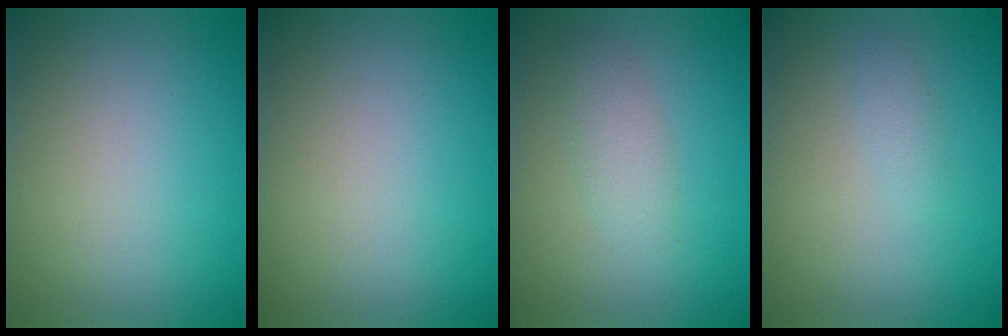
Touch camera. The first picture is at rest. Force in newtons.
{"total": 0.0}
{"total": 2.0, "press": 2.0, "slide": 0.2}
{"total": 0.8, "press": 0.8, "slide": 0.1}